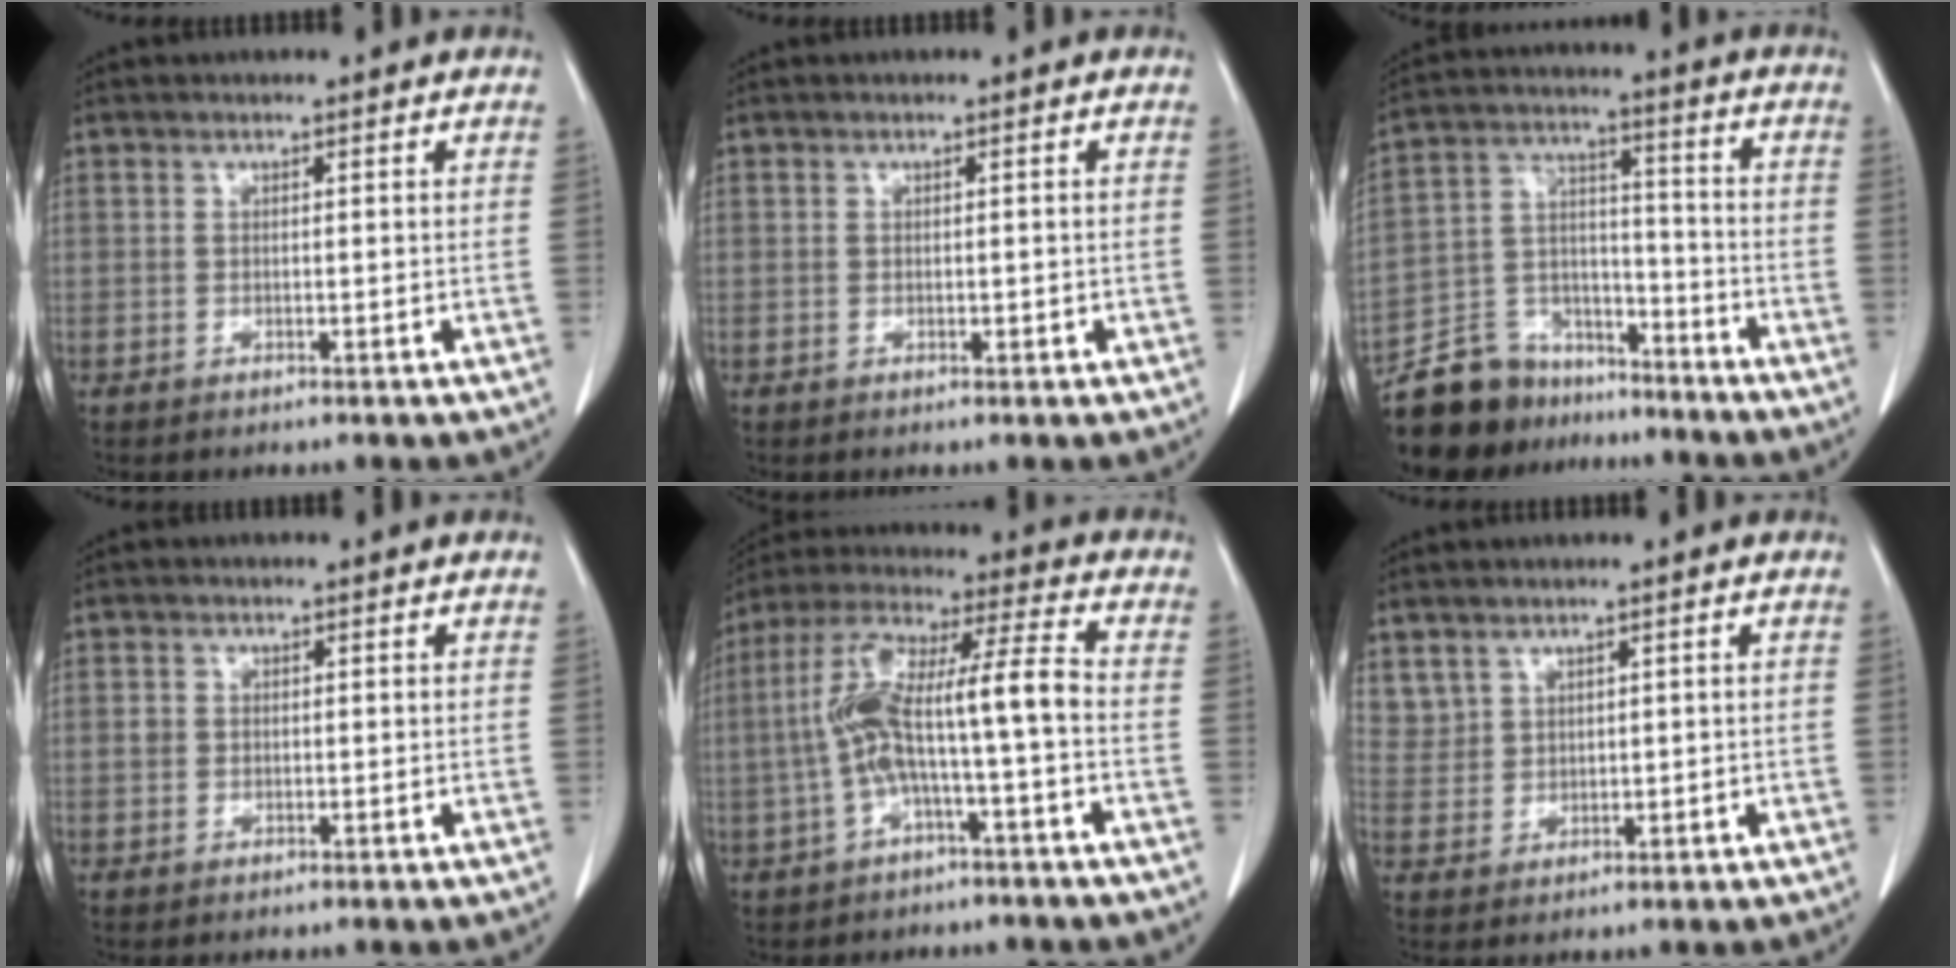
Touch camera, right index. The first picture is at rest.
{"total": 0.7, "force": [-0.1, 0.5, 0.5], "torque": [-0.006, 0.003, 0.000]}
{"total": 11.9, "force": [-10.0, 6.3, 1.6], "torque": [-0.044, 0.046, -0.175]}
{"total": 1.2, "force": [0.0, 1.1, 0.5], "torque": [-0.011, 0.007, 0.004]}
{"total": 11.7, "force": [-2.0, 1.2, 11.5], "torque": [-0.231, 0.037, -0.040]}
{"total": 3.9, "force": [2.4, 3.0, 0.6], "torque": [-0.012, 0.009, 0.061]}